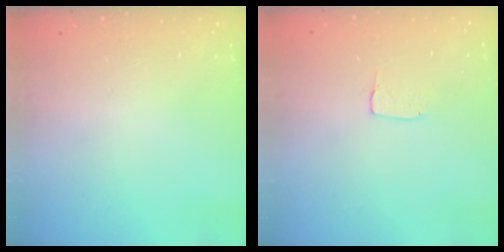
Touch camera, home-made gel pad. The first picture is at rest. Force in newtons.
{"total": 3.1, "press": 3.1, "slide": 0.2}